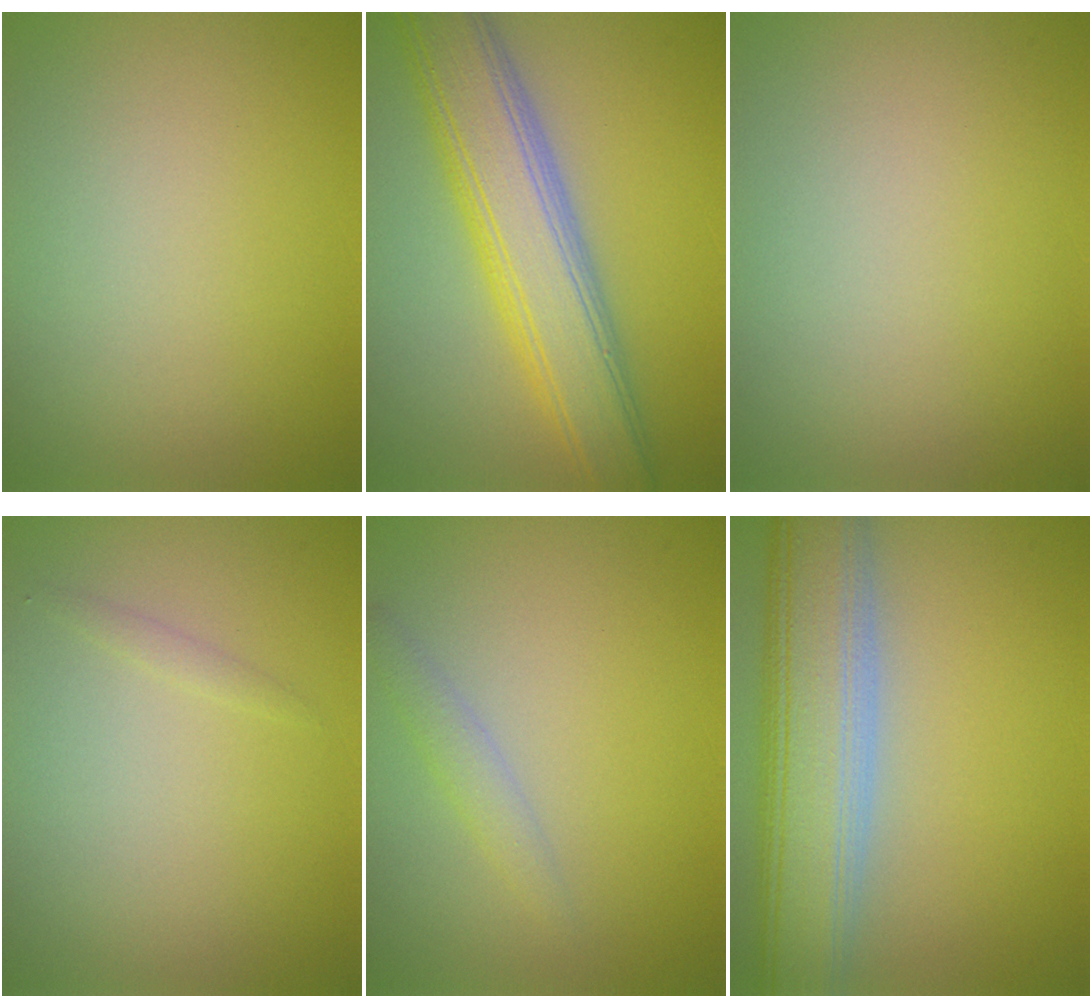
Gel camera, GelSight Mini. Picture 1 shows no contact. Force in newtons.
{"total": 7.9, "press": 7.9, "slide": 0.2}
{"total": 0.0}
{"total": 0.5, "press": 0.5, "slide": 0.1}
{"total": 1.5, "press": 1.5, "slide": 0.2}
{"total": 8.9, "press": 8.9, "slide": 0.8}